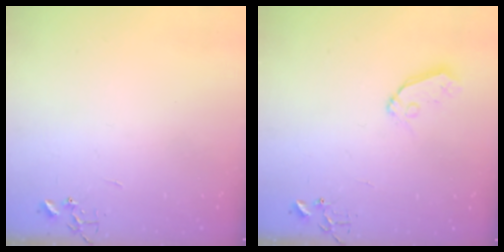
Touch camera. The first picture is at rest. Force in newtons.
{"total": 6.9, "press": 6.9, "slide": 0.5}